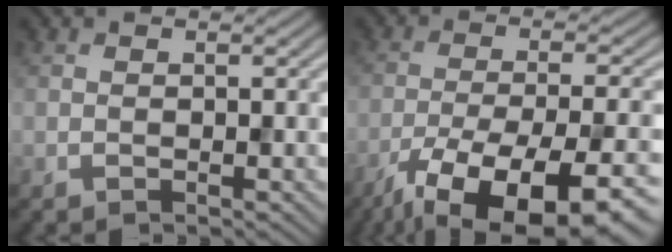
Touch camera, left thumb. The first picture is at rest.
{"total": 16.2, "force": [-11.0, 5.0, 10.9], "torque": [-0.173, -0.035, -0.157]}